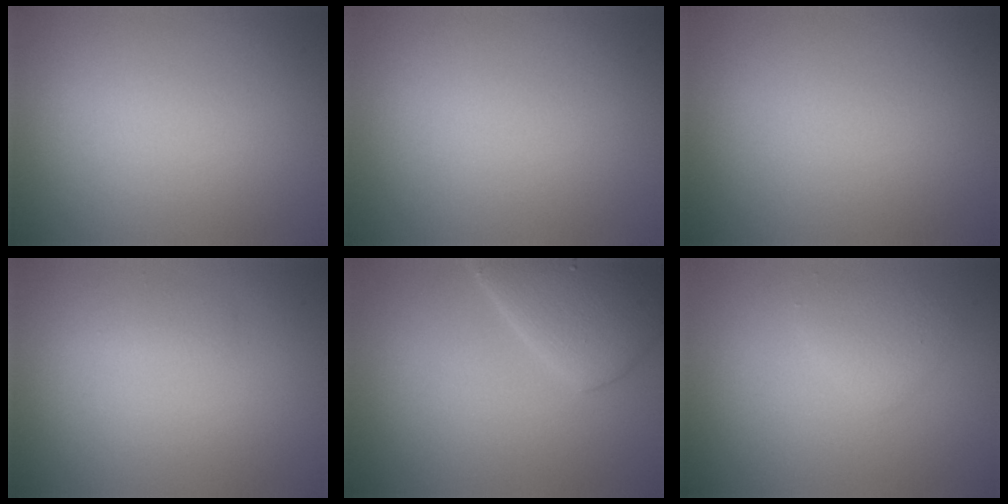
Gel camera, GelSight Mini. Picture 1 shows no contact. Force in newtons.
{"total": 0.0}
{"total": 0.0}
{"total": 0.7, "press": 0.7, "slide": 0.0}
{"total": 5.0, "press": 5.0, "slide": 0.3}
{"total": 1.6, "press": 1.6, "slide": 0.1}